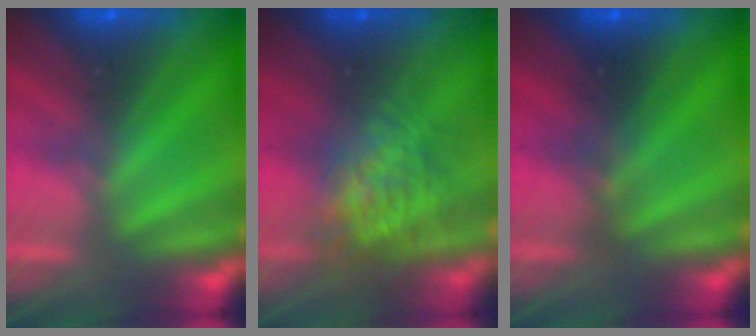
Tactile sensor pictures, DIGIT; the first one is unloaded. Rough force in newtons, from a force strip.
{"total": 7.7}
{"total": 2.3}